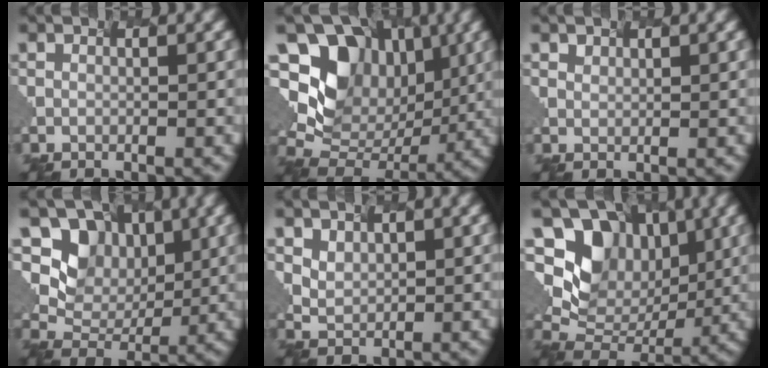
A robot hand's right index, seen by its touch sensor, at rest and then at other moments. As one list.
[{"total": 7.5, "force": [2.2, 6.2, 3.6], "torque": [-0.083, -0.008, 0.060]}, {"total": 1.3, "force": [0.7, -0.5, -0.9], "torque": [-0.005, -0.004, 0.027]}, {"total": 4.1, "force": [1.5, 3.6, 0.9], "torque": [-0.026, -0.018, 0.032]}, {"total": 1.2, "force": [1.1, 0.5, -0.2], "torque": [-0.026, -0.005, 0.040]}, {"total": 6.2, "force": [1.8, 5.3, 2.6], "torque": [-0.051, -0.012, 0.045]}]